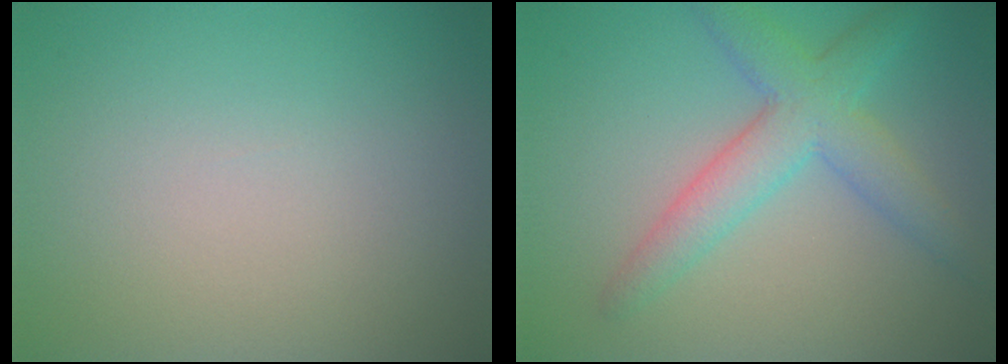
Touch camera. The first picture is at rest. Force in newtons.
{"total": 4.9, "press": 4.9, "slide": 0.1}